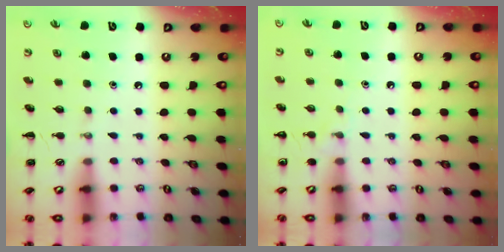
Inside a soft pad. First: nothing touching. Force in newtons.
{"total": 5.3, "press": 4.9, "slide": 2.0}